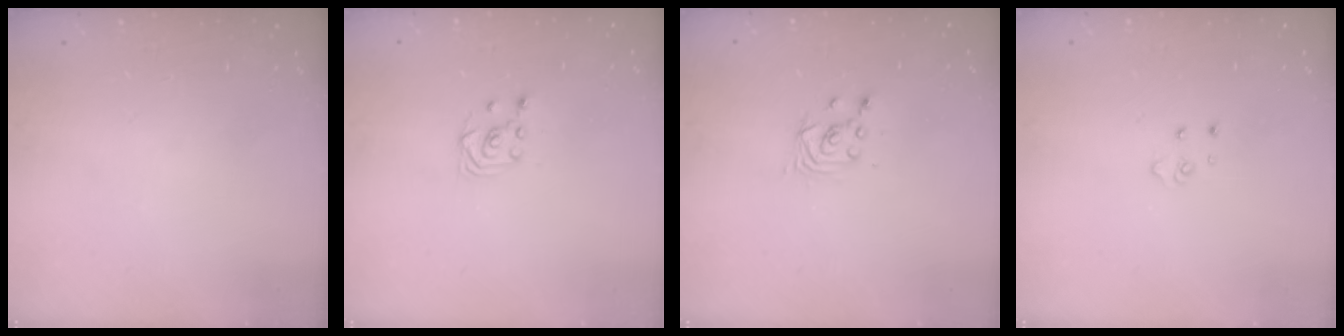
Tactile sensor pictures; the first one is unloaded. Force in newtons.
{"total": 2.5, "press": 2.2, "slide": 1.2}
{"total": 2.6, "press": 2.6, "slide": 0.1}
{"total": 3.2, "press": 3.2, "slide": 0.4}